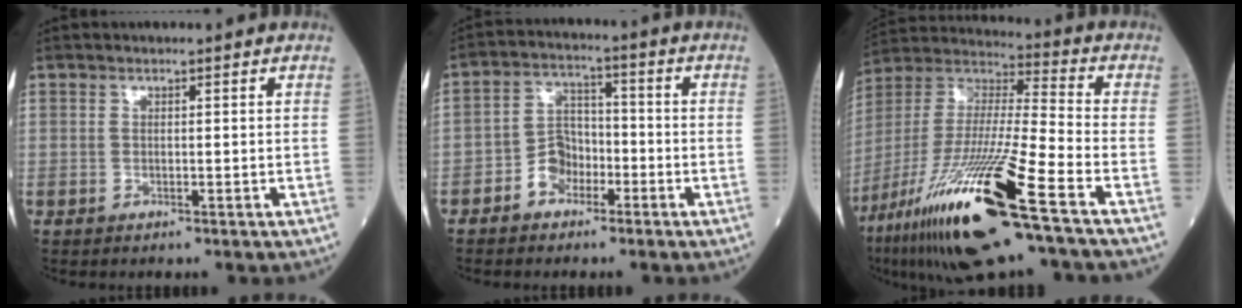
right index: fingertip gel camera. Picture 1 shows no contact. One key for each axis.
{"total": 5.4, "fx": -2.8, "fy": 3.9, "fz": 2.4, "tx": -0.041, "ty": 0.017, "tz": -0.056}
{"total": 24.7, "fx": -13.3, "fy": 1.5, "fz": 20.7, "tx": -0.420, "ty": -0.059, "tz": -0.246}